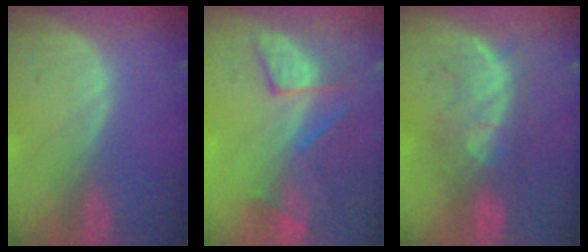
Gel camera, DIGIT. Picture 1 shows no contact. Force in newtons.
{"total": 8.0, "press": 7.5, "slide": 2.7}
{"total": 7.7, "press": 7.5, "slide": 1.3}